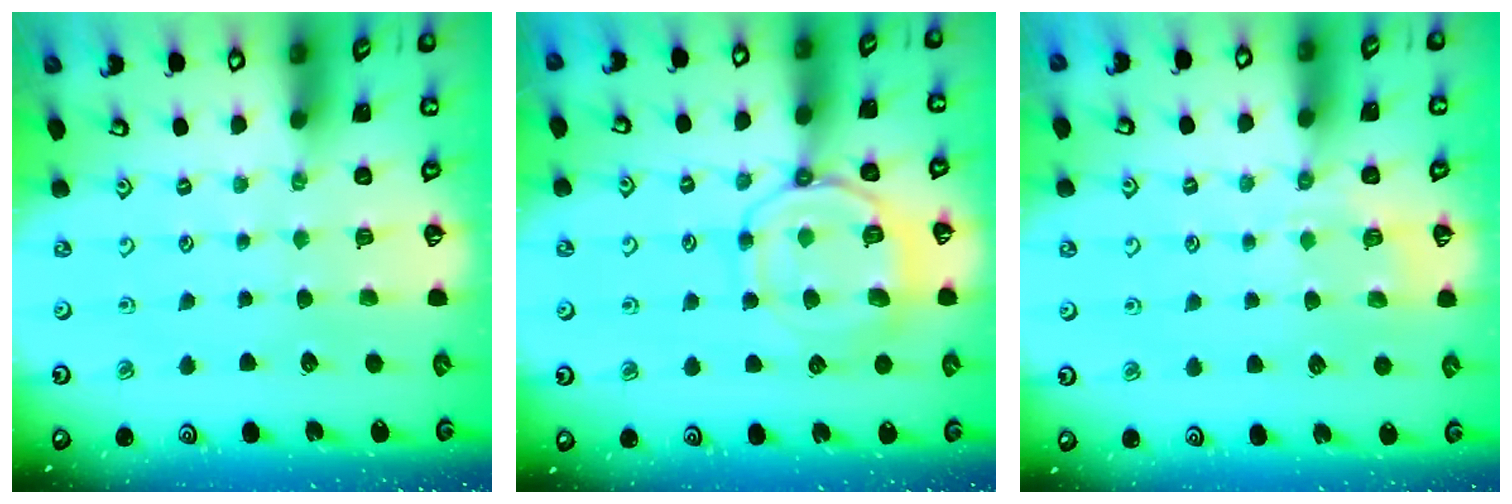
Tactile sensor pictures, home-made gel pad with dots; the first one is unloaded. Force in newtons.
{"total": 11.3, "press": 11.2, "slide": 1.3}
{"total": 6.0, "press": 5.8, "slide": 1.4}